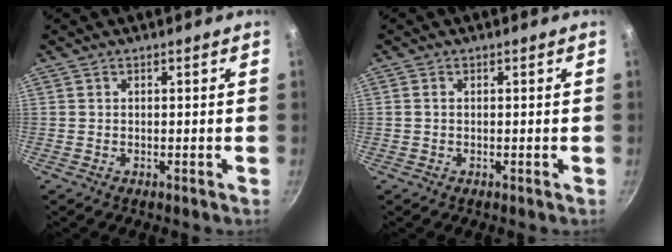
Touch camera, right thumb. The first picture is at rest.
{"total": 0.6, "force": [0.0, 0.4, 0.4], "torque": [-0.008, 0.003, 0.000]}